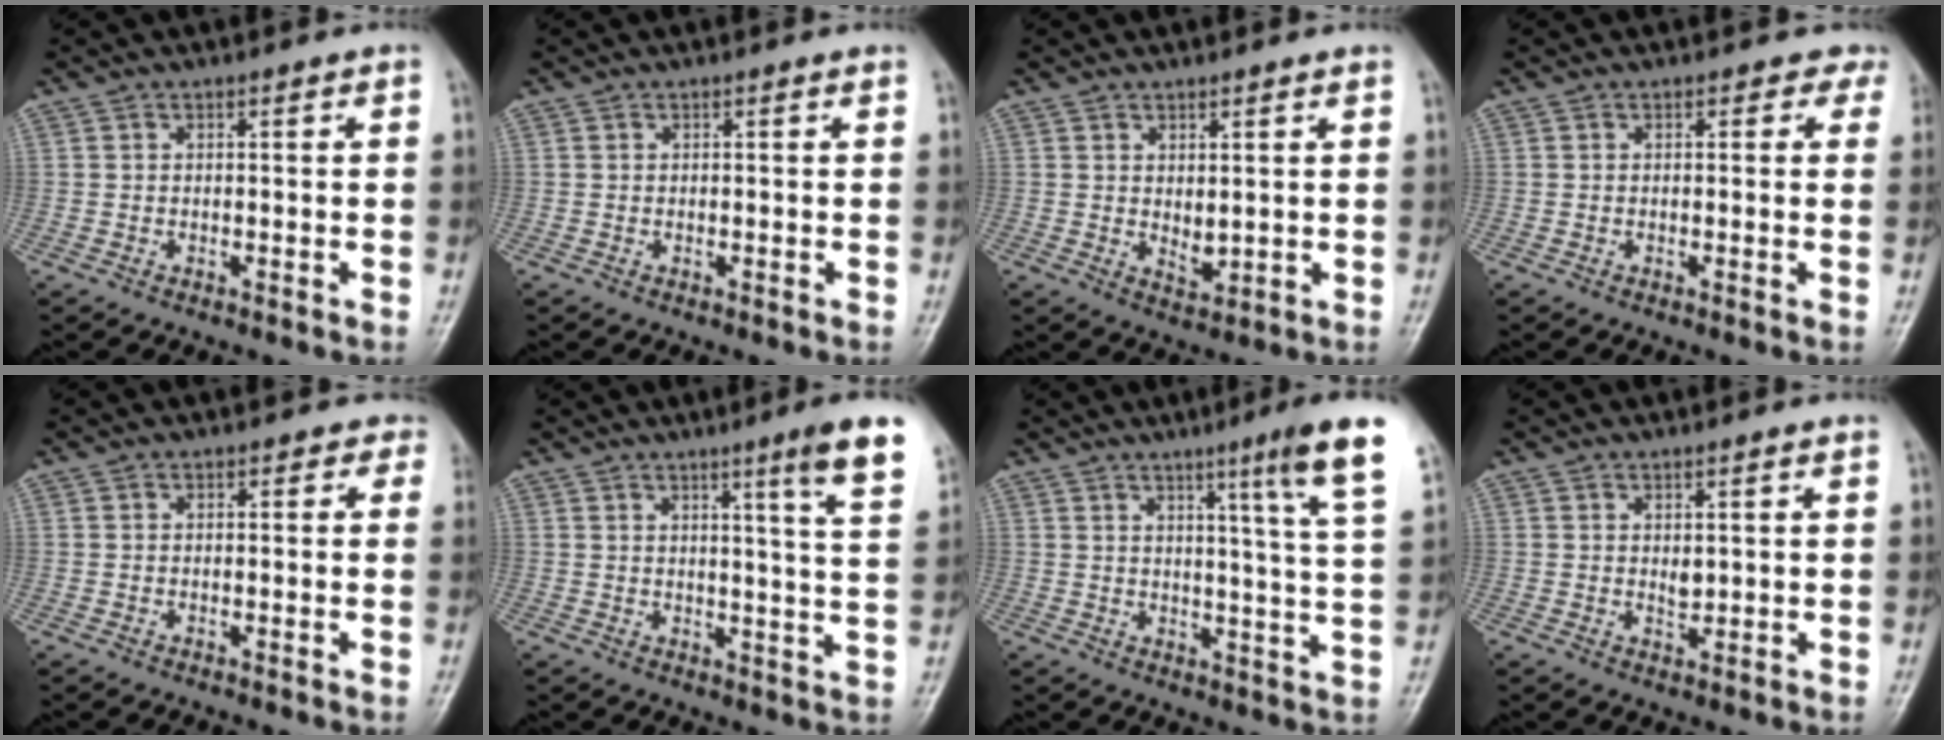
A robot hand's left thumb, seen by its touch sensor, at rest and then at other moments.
{"total": 0.0}
{"total": 3.0, "force": [0.9, 1.5, 2.4], "torque": [-0.037, -0.016, 0.020]}
{"total": 2.0, "force": [1.4, 1.4, 0.2], "torque": [0.022, -0.006, -0.005]}
{"total": 1.6, "force": [0.9, 1.3, 0.3], "torque": [0.020, -0.003, -0.007]}
{"total": 9.0, "force": [5.4, -0.2, 7.2], "torque": [-0.093, -0.035, 0.067]}
{"total": 12.1, "force": [7.0, -0.3, 9.8], "torque": [-0.133, -0.039, 0.087]}
{"total": 1.8, "force": [0.7, 0.9, 1.4], "torque": [-0.020, -0.008, 0.013]}